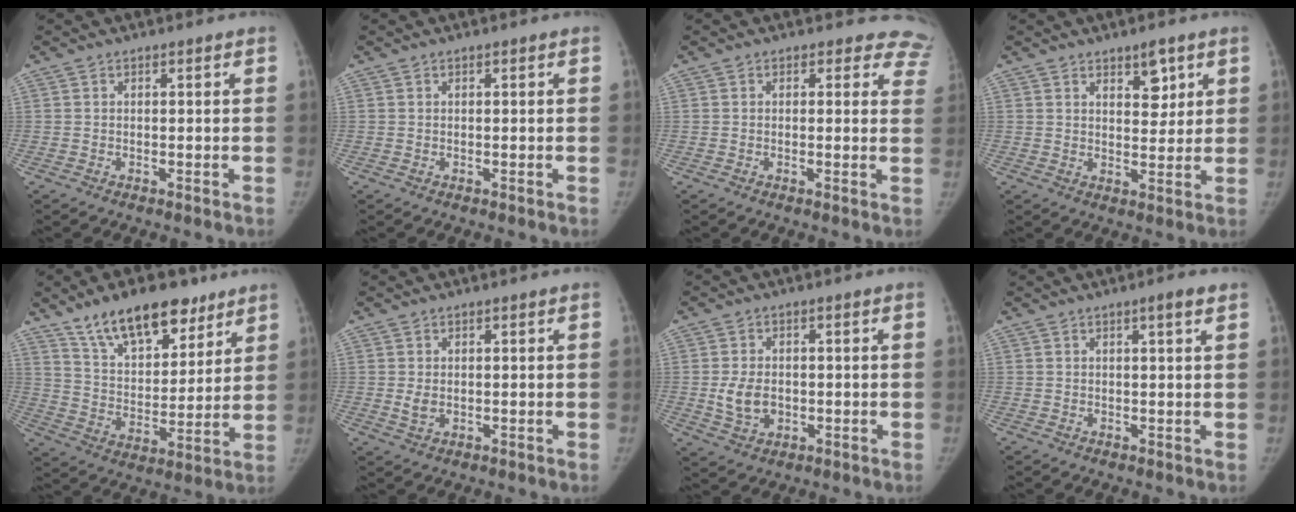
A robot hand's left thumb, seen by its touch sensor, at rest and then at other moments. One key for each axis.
{"total": 0.0}
{"total": 7.5, "fx": 6.3, "fy": 4.0, "fz": 0.5, "tx": 0.057, "ty": -0.018, "tz": 0.027}
{"total": 5.3, "fx": 3.0, "fy": 2.6, "fz": 3.5, "tx": -0.028, "ty": -0.020, "tz": 0.044}
{"total": 17.6, "fx": 12.0, "fy": 8.4, "fz": 9.8, "tx": -0.112, "ty": -0.054, "tz": 0.205}
{"total": 2.2, "fx": 0.0, "fy": 1.6, "fz": 1.5, "tx": -0.025, "ty": -0.005, "tz": 0.006}
{"total": 6.1, "fx": -0.7, "fy": 4.5, "fz": 4.1, "tx": -0.064, "ty": 0.000, "tz": -0.005}
{"total": 2.4, "fx": 1.4, "fy": 0.1, "fz": 2.0, "tx": -0.032, "ty": -0.005, "tz": 0.019}